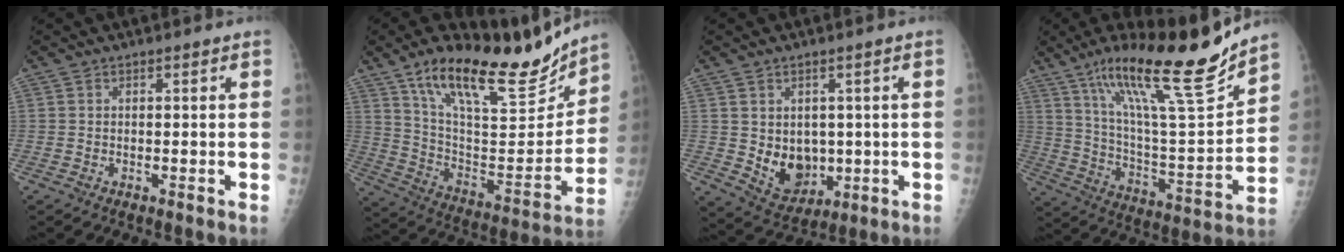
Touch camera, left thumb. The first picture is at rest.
{"total": 24.5, "force": [18.3, 8.2, 14.0], "torque": [-0.182, -0.078, 0.307]}
{"total": 8.1, "force": [0.0, 6.3, 5.0], "torque": [-0.048, -0.016, 0.025]}
{"total": 23.7, "force": [17.2, 2.9, 16.0], "torque": [-0.238, -0.082, 0.300]}